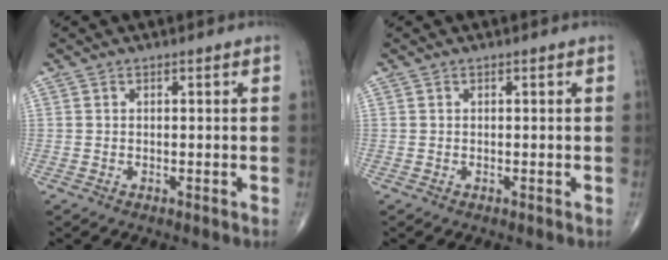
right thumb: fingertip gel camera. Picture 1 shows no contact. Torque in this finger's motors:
{"motor_torque": [0.00, 0.00, 0.00, 0.00, 0.00]}